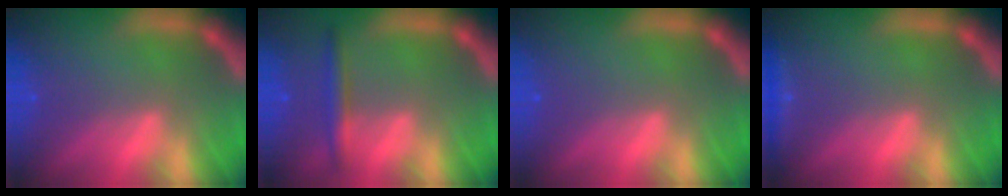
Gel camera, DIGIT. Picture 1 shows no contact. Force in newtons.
{"total": 2.4}
{"total": 0.0}
{"total": 1.4}